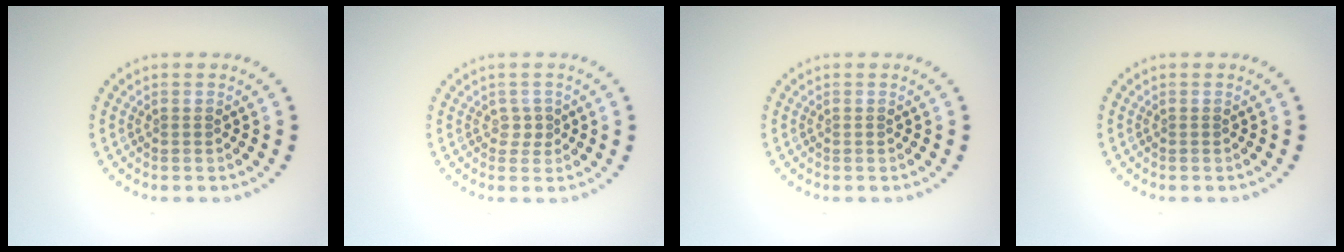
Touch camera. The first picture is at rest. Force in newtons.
{"total": 0.9, "press": 0.8, "slide": 0.5}
{"total": 0.0}
{"total": 0.0}